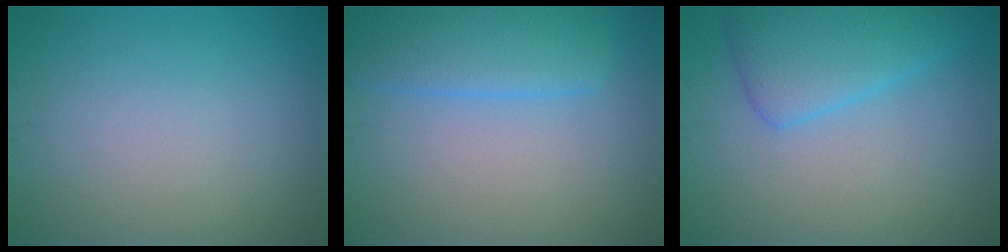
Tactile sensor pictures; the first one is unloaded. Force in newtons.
{"total": 4.7, "press": 4.6, "slide": 0.3}
{"total": 4.6, "press": 4.6, "slide": 0.4}